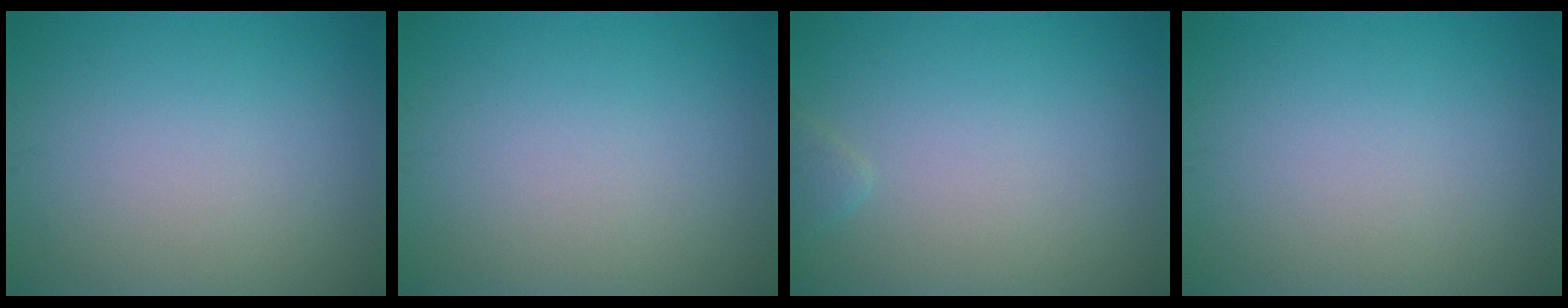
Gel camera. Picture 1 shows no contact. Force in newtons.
{"total": 0.0}
{"total": 0.8, "press": 0.8, "slide": 0.1}
{"total": 0.0}